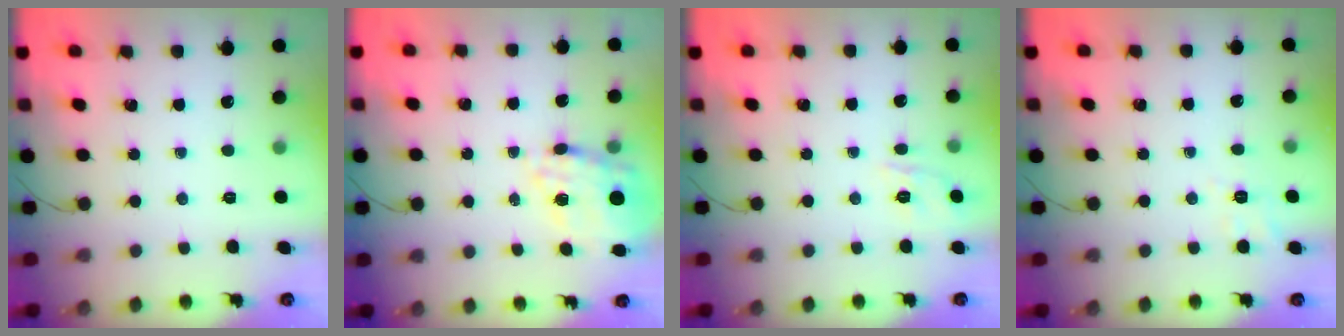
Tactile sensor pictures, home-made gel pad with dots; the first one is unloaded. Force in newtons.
{"total": 16.9, "press": 16.5, "slide": 3.6}
{"total": 5.5, "press": 5.2, "slide": 1.6}
{"total": 5.3, "press": 4.8, "slide": 2.2}